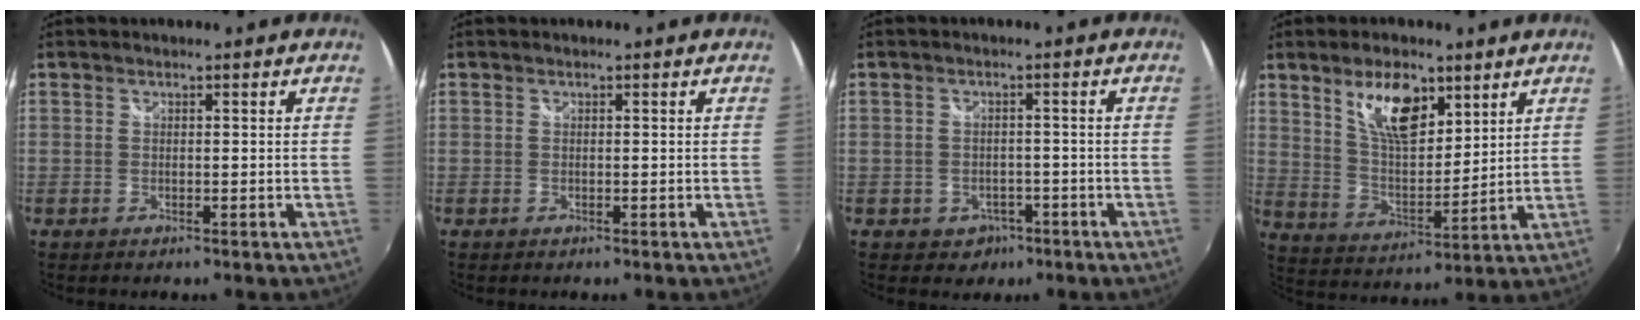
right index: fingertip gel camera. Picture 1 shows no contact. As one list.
[{"total": 0.0}, {"total": 4.4, "force": [-2.2, 3.7, 0.9], "torque": [-0.030, 0.006, -0.022]}, {"total": 12.1, "force": [6.8, 5.4, 8.4], "torque": [-0.143, 0.005, 0.132]}]